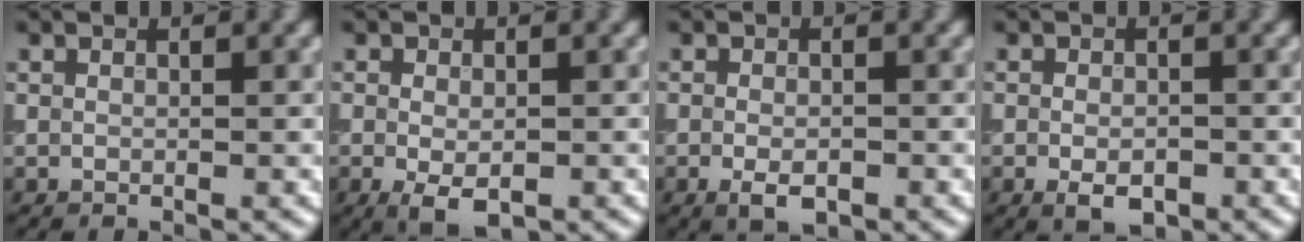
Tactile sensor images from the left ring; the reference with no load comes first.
{"total": 3.2, "force": [-1.0, 1.7, 2.5], "torque": [-0.044, -0.010, -0.015]}
{"total": 2.4, "force": [-0.9, 1.3, 1.8], "torque": [-0.033, -0.005, -0.015]}
{"total": 2.6, "force": [-1.0, 1.4, 1.9], "torque": [-0.032, -0.005, -0.016]}